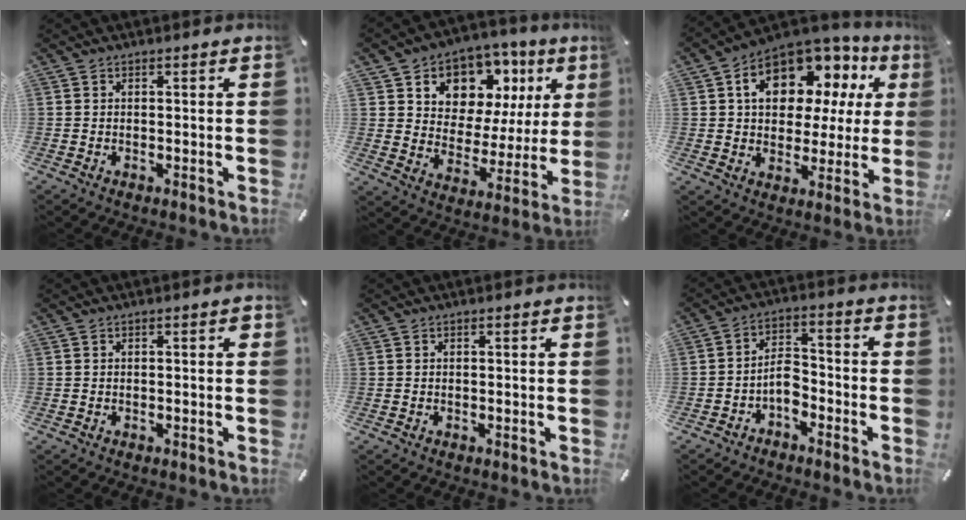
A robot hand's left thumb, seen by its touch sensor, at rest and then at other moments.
{"total": 9.9, "force": [5.7, 7.8, 2.2], "torque": [-0.034, -0.065, 0.105]}
{"total": 13.5, "force": [6.4, 9.5, 7.1], "torque": [-0.121, -0.042, 0.117]}
{"total": 0.8, "force": [0.0, 0.4, 0.6], "torque": [-0.011, 0.003, -0.001]}
{"total": 0.0}
{"total": 6.1, "force": [-3.3, 3.6, 3.7], "torque": [-0.074, 0.016, -0.061]}